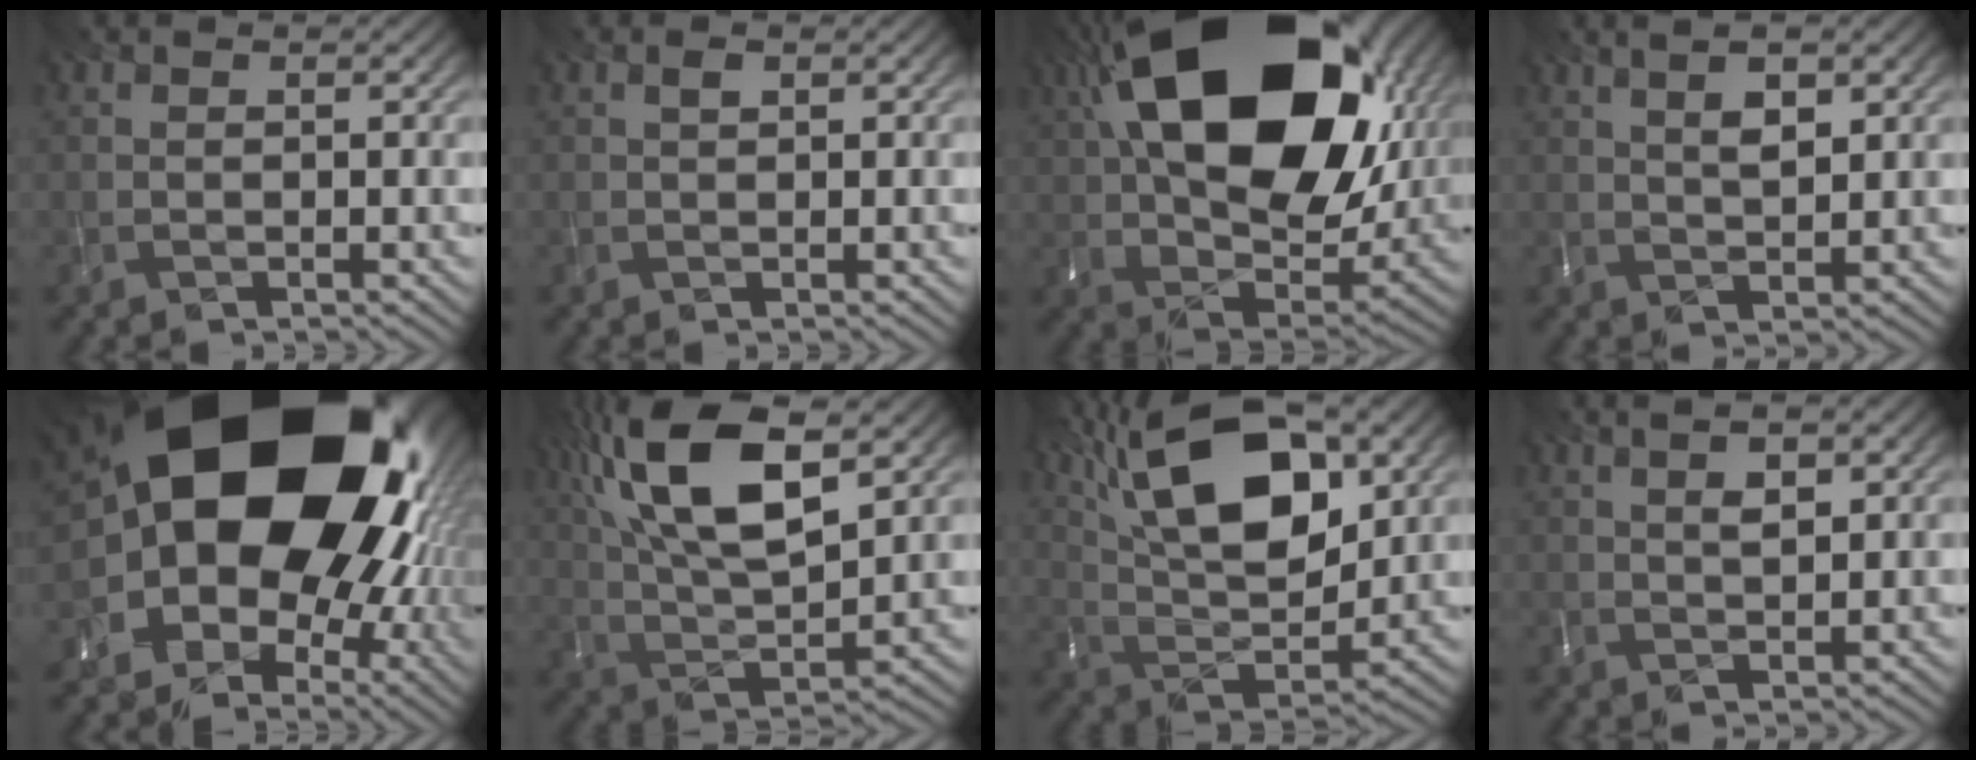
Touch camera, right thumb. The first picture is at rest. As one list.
[{"total": 0.8, "force": [0.4, 0.4, 0.6], "torque": [-0.012, 0.000, 0.007]}, {"total": 22.1, "force": [7.4, 13.3, 15.9], "torque": [-0.316, 0.028, 0.129]}, {"total": 4.2, "force": [2.1, 1.3, 3.4], "torque": [-0.070, -0.001, 0.044]}, {"total": 23.2, "force": [2.4, 17.4, 15.2], "torque": [-0.228, -0.042, 0.028]}, {"total": 15.5, "force": [7.0, 6.1, 12.5], "torque": [-0.280, 0.023, 0.130]}, {"total": 17.0, "force": [7.7, 7.9, 12.9], "torque": [-0.258, 0.019, 0.118]}, {"total": 3.4, "force": [1.7, 1.0, 2.8], "torque": [-0.051, -0.004, 0.036]}]